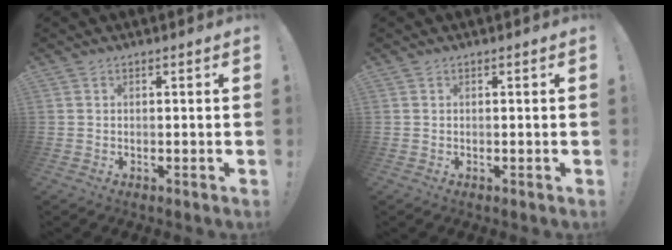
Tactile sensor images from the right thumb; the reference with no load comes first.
{"total": 0.0}